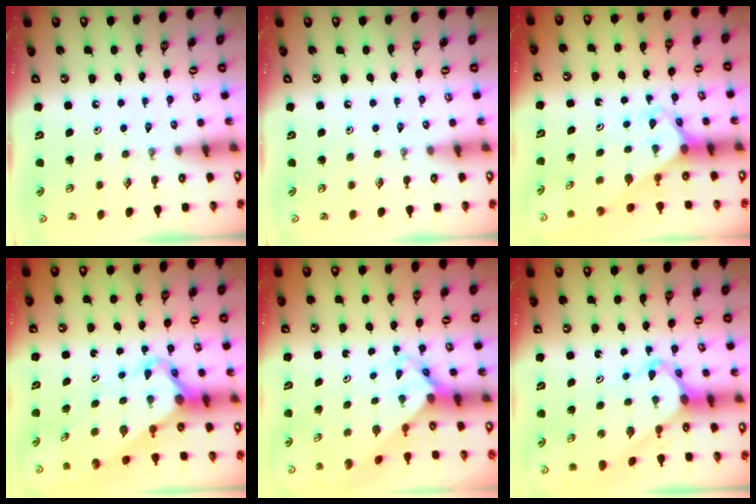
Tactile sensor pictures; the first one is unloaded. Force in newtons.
{"total": 0.0}
{"total": 2.8, "press": 2.8, "slide": 0.2}
{"total": 5.7, "press": 5.7, "slide": 0.5}
{"total": 3.5, "press": 3.5, "slide": 0.2}
{"total": 4.3, "press": 4.3, "slide": 0.5}